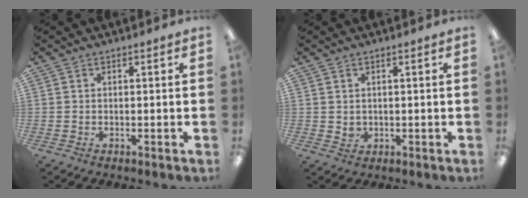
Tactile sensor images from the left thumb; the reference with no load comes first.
{"total": 1.9, "force": [0.9, 1.5, 0.6], "torque": [-0.007, -0.002, 0.014]}